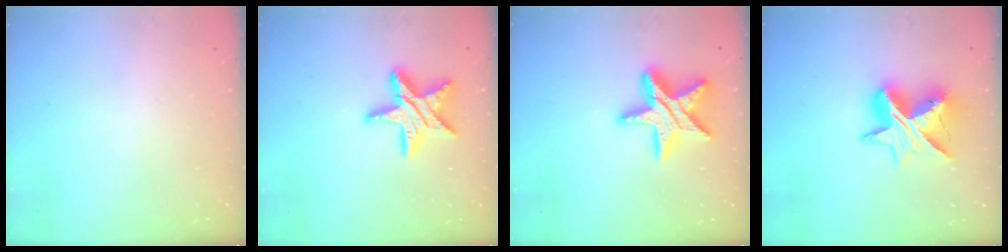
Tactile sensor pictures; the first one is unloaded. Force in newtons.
{"total": 16.0, "press": 16.0, "slide": 1.4}
{"total": 17.0, "press": 17.0, "slide": 1.3}
{"total": 13.6, "press": 13.6, "slide": 1.0}